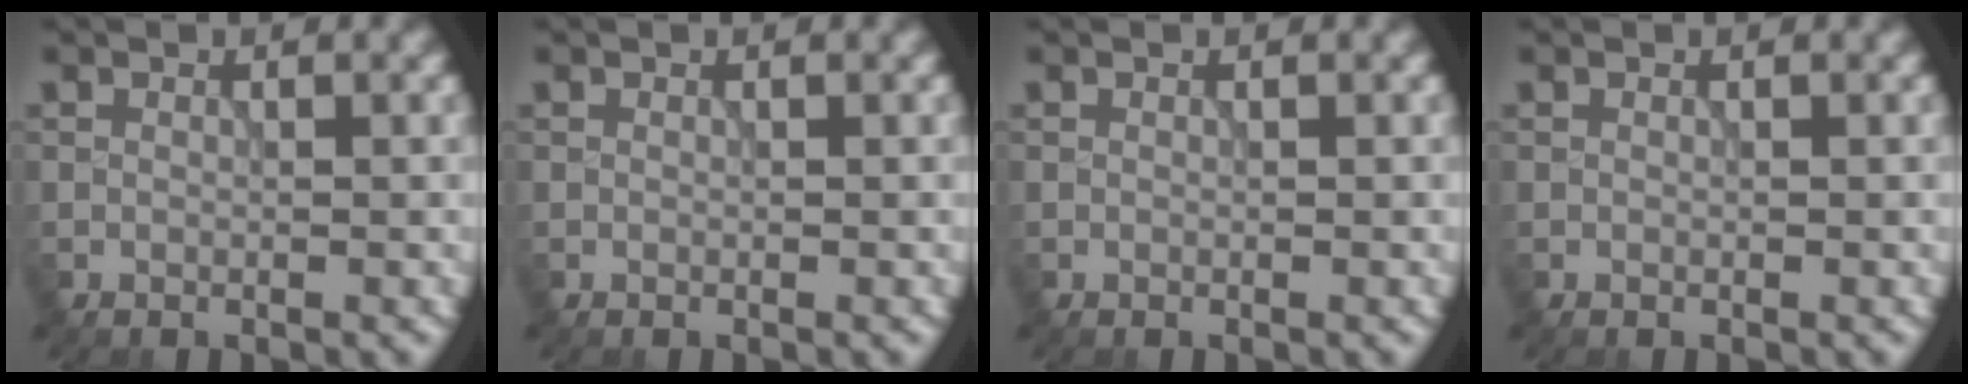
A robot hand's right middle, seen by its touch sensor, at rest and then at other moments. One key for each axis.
{"total": 0.0}
{"total": 0.0}
{"total": 0.0}